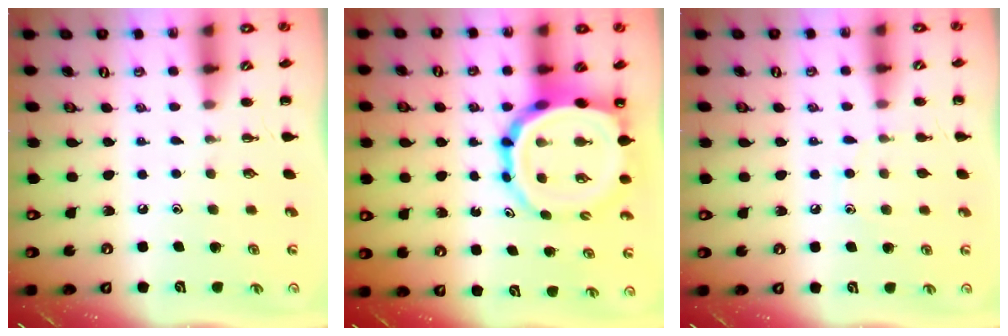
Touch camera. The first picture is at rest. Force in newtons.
{"total": 15.5, "press": 14.9, "slide": 4.3}
{"total": 6.5, "press": 6.1, "slide": 2.3}